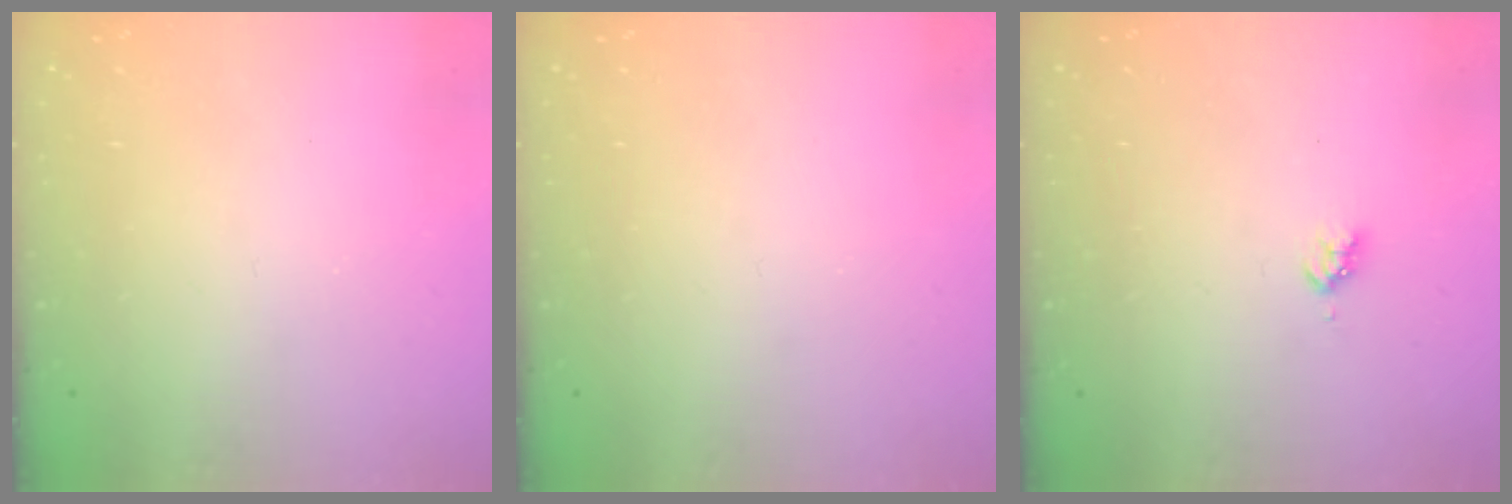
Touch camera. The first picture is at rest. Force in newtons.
{"total": 0.0}
{"total": 3.0, "press": 3.0, "slide": 0.4}